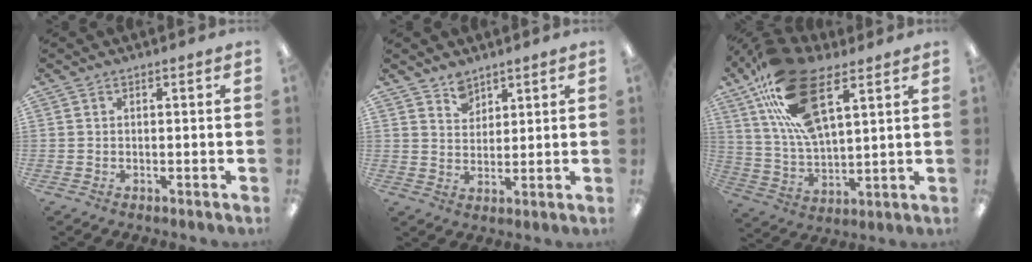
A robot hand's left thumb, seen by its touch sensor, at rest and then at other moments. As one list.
[{"total": 4.9, "force": [4.0, 2.7, 0.6], "torque": [-0.008, -0.022, 0.076]}, {"total": 21.2, "force": [11.7, 9.3, 15.0], "torque": [-0.281, -0.037, 0.210]}]